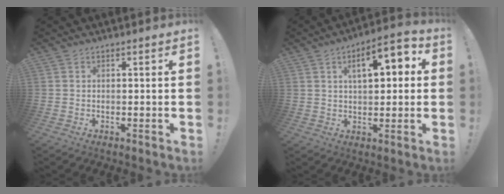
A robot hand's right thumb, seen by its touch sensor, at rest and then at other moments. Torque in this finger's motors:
{"motor_torque": [1.52, 1.54, 0.18, 0.17, 0.05]}